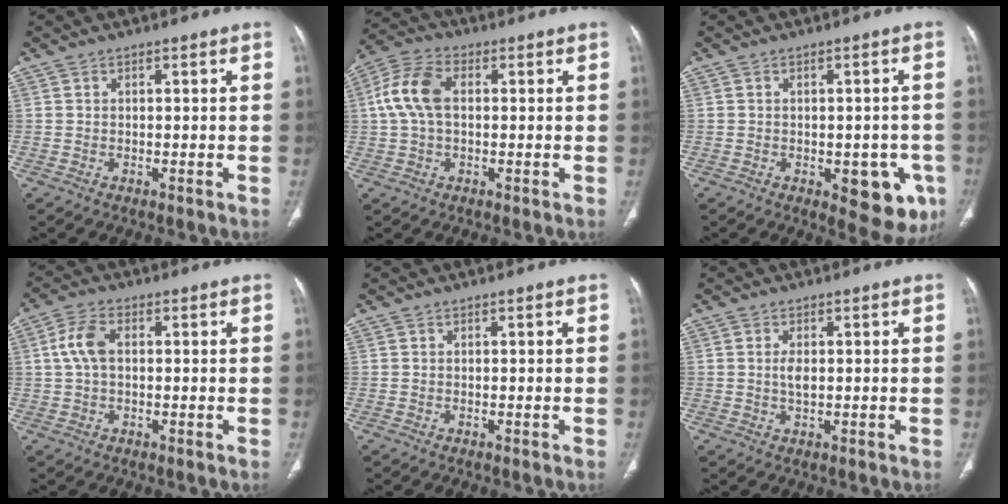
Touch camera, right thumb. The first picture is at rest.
{"total": 9.1, "force": [1.0, 5.5, 7.2], "torque": [-0.159, 0.026, 0.016]}
{"total": 9.9, "force": [-3.5, 4.8, 7.9], "torque": [-0.061, 0.002, -0.033]}
{"total": 5.6, "force": [0.7, 3.3, 4.5], "torque": [-0.103, 0.016, 0.010]}
{"total": 0.0}
{"total": 2.4, "force": [0.3, 1.1, 2.1], "torque": [-0.042, -0.003, 0.005]}